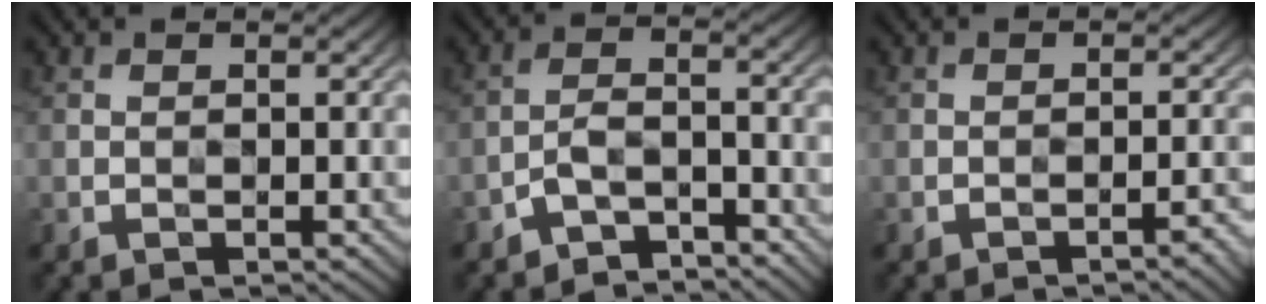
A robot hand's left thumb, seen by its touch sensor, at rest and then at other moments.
{"total": 4.8, "force": [-3.8, 1.5, 2.4], "torque": [-0.045, 0.007, -0.078]}
{"total": 1.9, "force": [-1.5, 0.2, 1.1], "torque": [-0.012, 0.010, -0.022]}